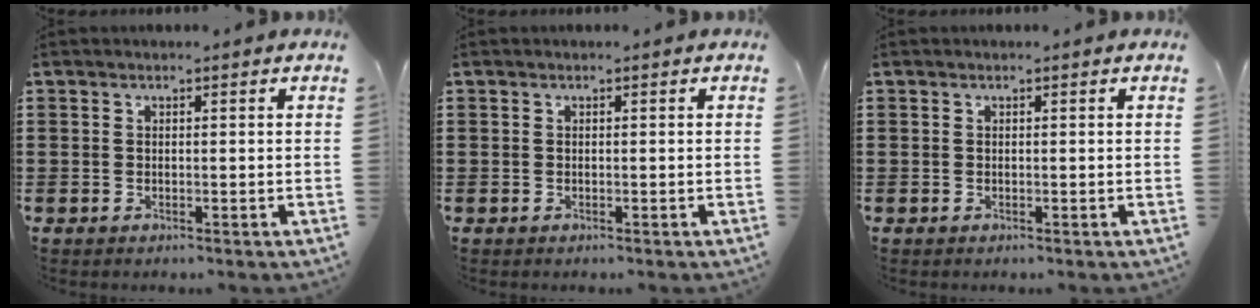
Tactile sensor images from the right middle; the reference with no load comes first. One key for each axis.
{"total": 0.0}
{"total": 0.0}